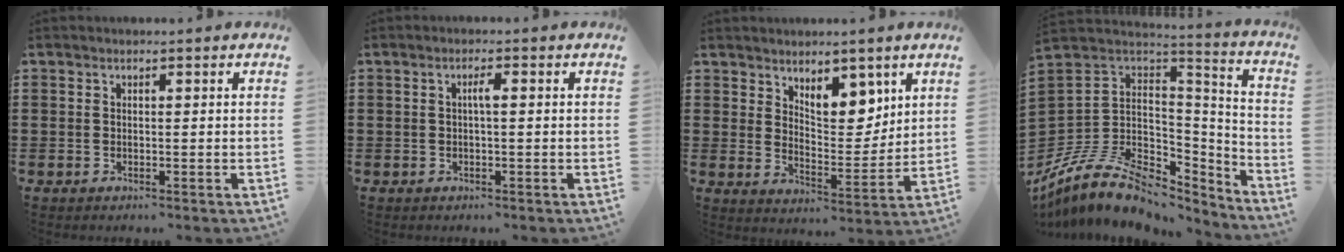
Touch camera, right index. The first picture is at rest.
{"total": 1.6, "force": [-0.1, 0.1, 1.6], "torque": [-0.029, 0.001, -0.003]}
{"total": 7.2, "force": [5.1, 3.5, 3.8], "torque": [-0.066, -0.023, 0.089]}
{"total": 12.0, "force": [-7.3, 7.1, 6.4], "torque": [-0.150, 0.009, -0.129]}